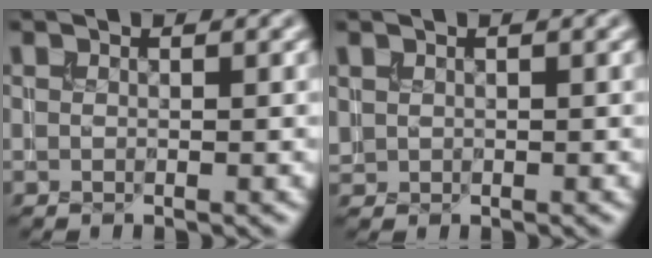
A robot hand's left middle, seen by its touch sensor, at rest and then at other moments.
{"total": 0.7, "force": [0.4, 0.5, 0.1], "torque": [-0.001, -0.001, 0.010]}